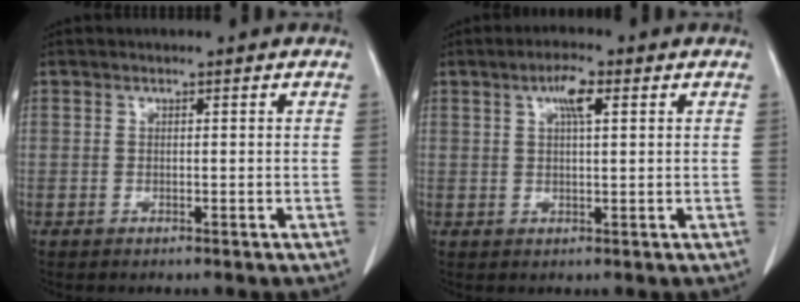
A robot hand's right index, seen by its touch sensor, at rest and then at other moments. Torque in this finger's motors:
{"motor_torque": [0.14, 0.09, 0.01, 0.03]}